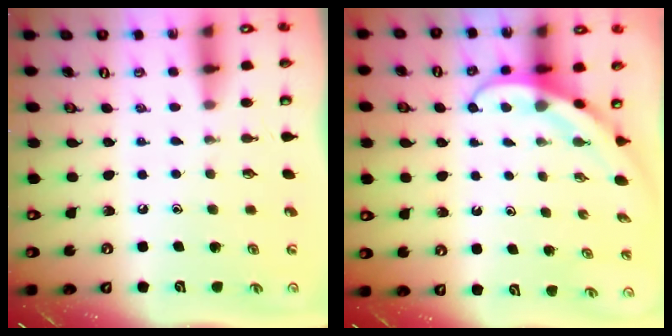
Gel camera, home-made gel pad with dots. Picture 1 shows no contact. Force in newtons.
{"total": 3.8, "press": 3.8, "slide": 0.3}